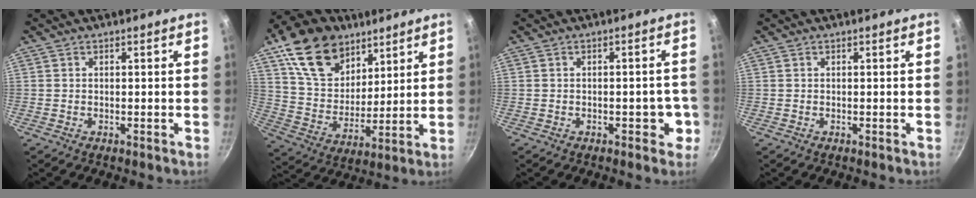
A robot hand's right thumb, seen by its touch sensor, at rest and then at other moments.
{"total": 19.6, "force": [11.0, 12.9, 9.9], "torque": [-0.139, -0.045, 0.203]}
{"total": 4.0, "force": [-1.4, 2.3, 3.0], "torque": [-0.010, 0.013, -0.019]}
{"total": 0.0}